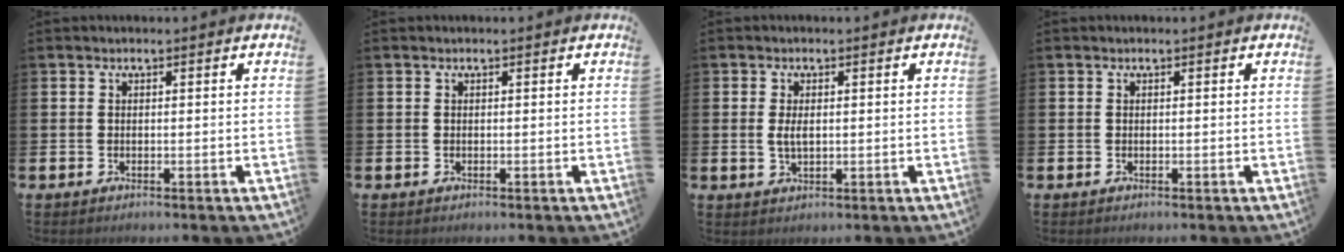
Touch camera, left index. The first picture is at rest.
{"total": 0.0}
{"total": 2.3, "force": [0.2, 1.1, 2.0], "torque": [-0.026, 0.000, 0.000]}
{"total": 0.0}